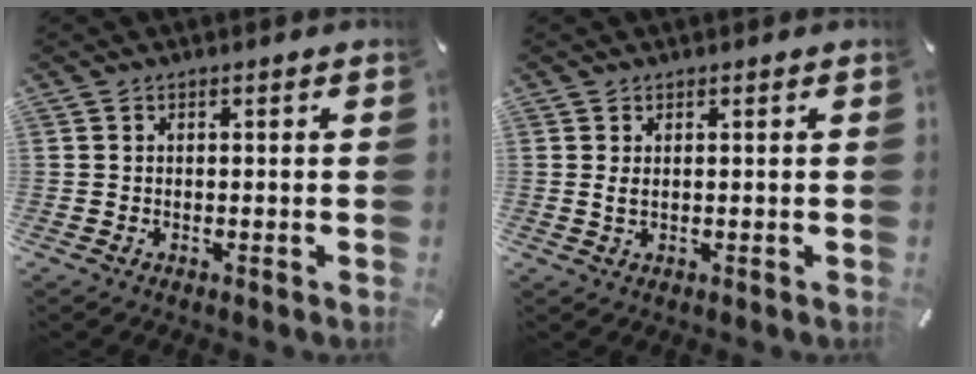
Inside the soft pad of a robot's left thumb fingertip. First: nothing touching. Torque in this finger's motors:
{"motor_torque": [-0.05, 0.06, -0.03, 0.03, 0.00]}